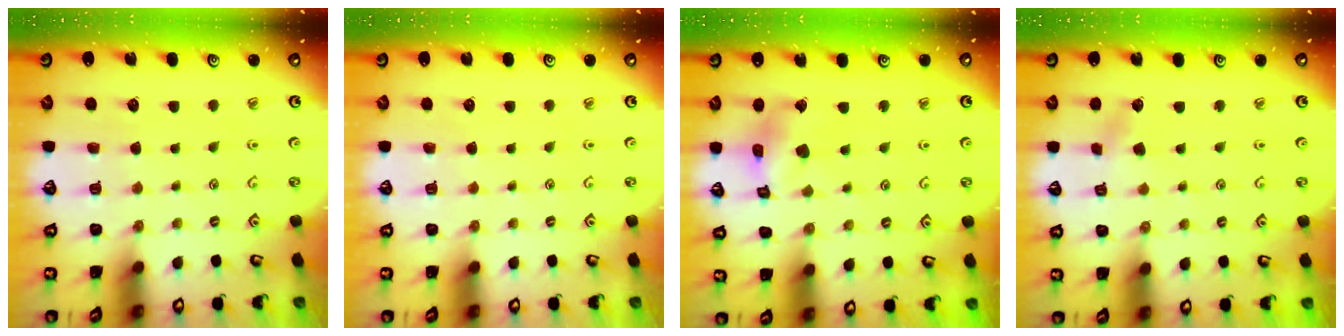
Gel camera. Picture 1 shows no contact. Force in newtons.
{"total": 0.0}
{"total": 9.0, "press": 9.0, "slide": 1.0}
{"total": 2.0, "press": 1.9, "slide": 0.3}